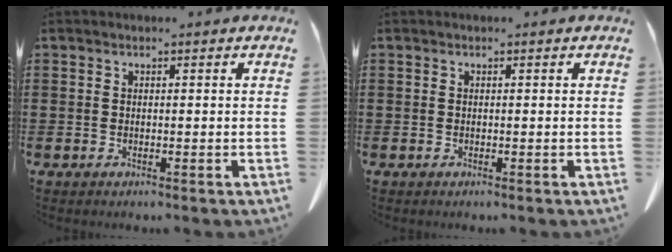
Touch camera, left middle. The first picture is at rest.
{"total": 0.0}